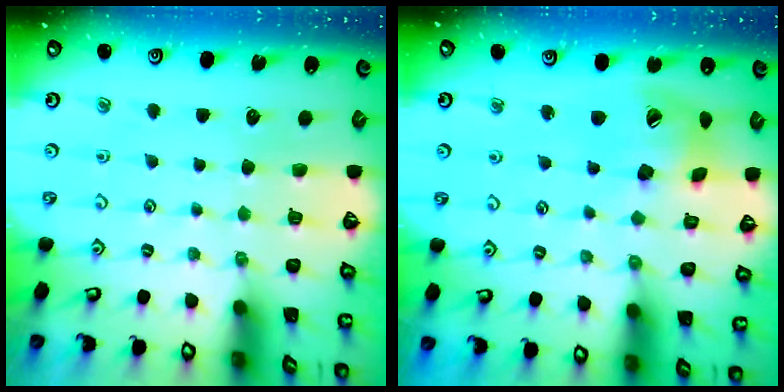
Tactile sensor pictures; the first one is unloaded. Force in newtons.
{"total": 15.5, "press": 15.2, "slide": 2.5}